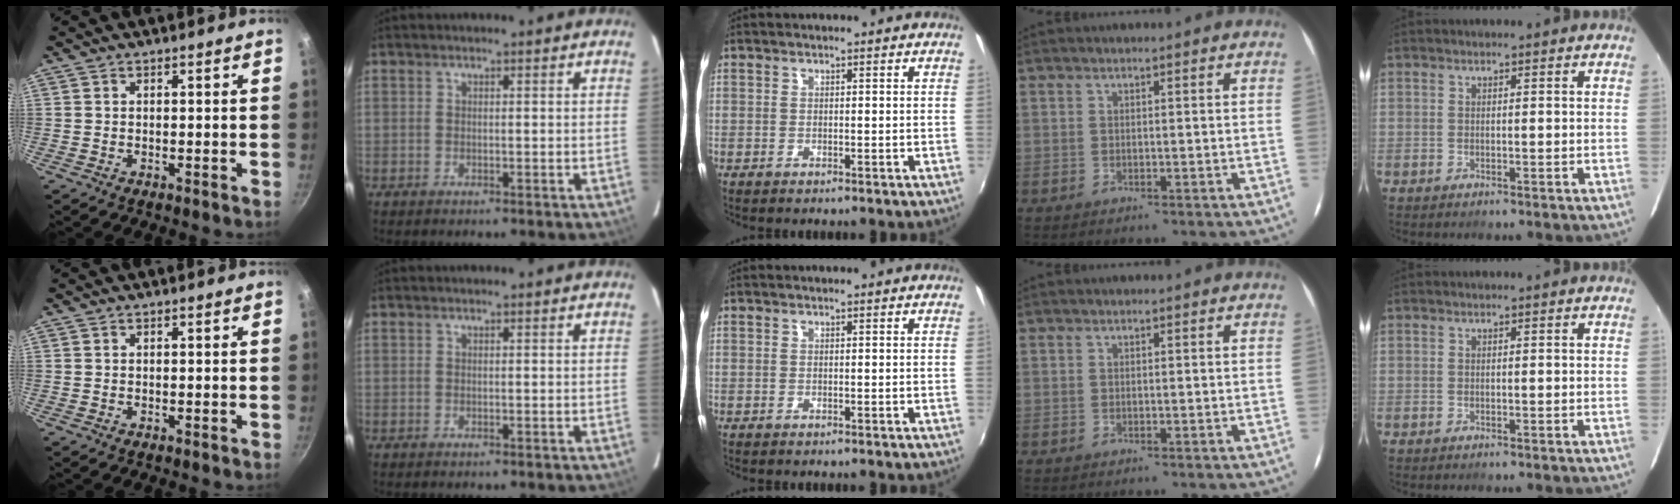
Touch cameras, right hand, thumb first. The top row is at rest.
{}